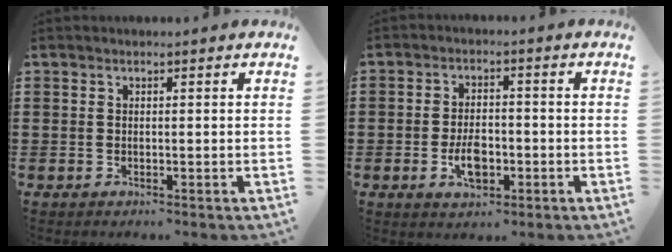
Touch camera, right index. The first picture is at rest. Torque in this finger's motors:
{"motor_torque": [2.14, 0.00, 0.20, 0.05]}